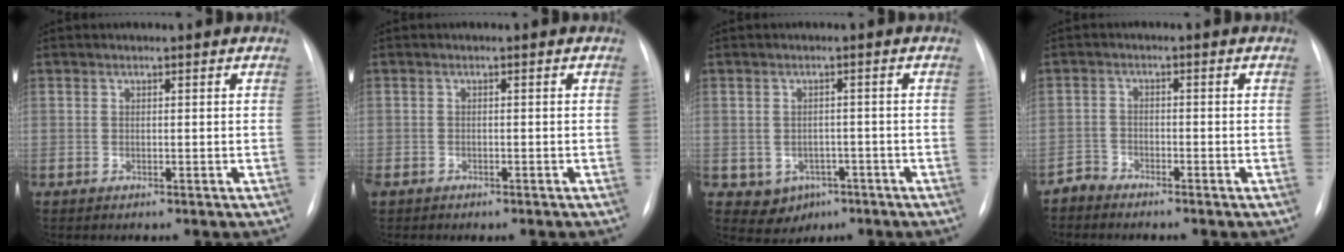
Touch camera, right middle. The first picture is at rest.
{"total": 2.2, "force": [-1.6, 1.4, 0.8], "torque": [-0.010, 0.001, -0.020]}
{"total": 4.8, "force": [-2.1, 4.0, 1.5], "torque": [-0.022, 0.006, -0.017]}
{"total": 2.1, "force": [-2.0, 0.5, -0.4], "torque": [0.011, -0.003, -0.041]}